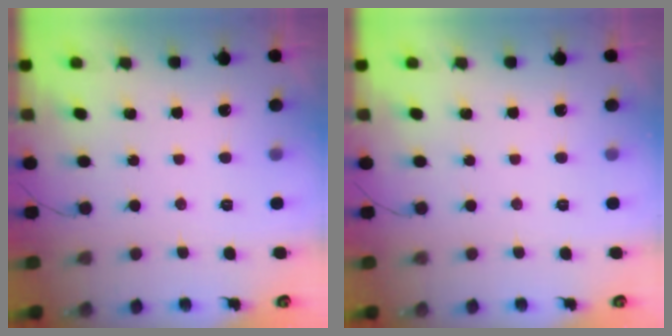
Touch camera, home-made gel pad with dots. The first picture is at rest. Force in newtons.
{"total": 0.0}